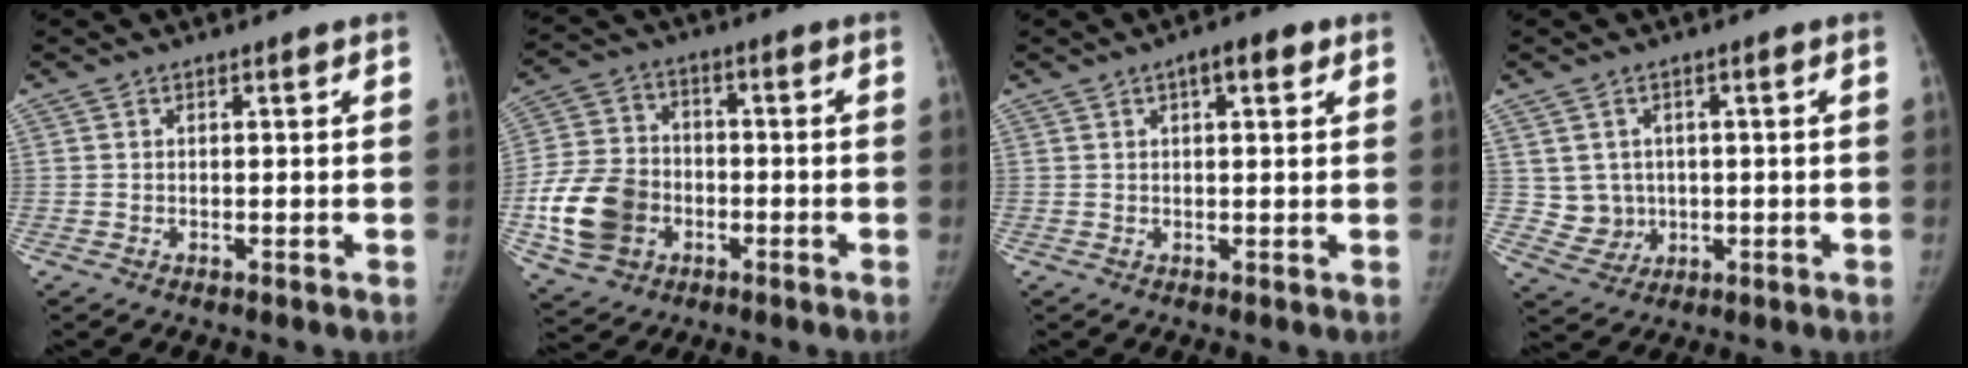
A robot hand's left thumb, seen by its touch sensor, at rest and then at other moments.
{"total": 14.1, "force": [-4.0, 11.2, 7.6], "torque": [-0.130, 0.017, -0.073]}
{"total": 4.0, "force": [1.9, 1.5, 3.2], "torque": [-0.038, 0.003, 0.024]}
{"total": 5.4, "force": [0.5, 5.1, 1.5], "torque": [0.001, 0.000, 0.018]}